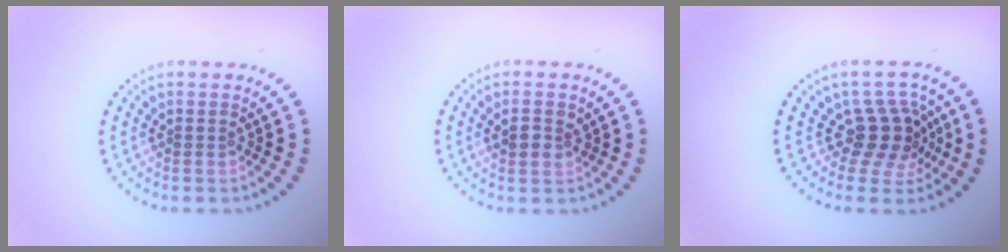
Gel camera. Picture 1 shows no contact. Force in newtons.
{"total": 2.0, "press": 1.9, "slide": 0.6}
{"total": 3.8, "press": 2.9, "slide": 2.5}